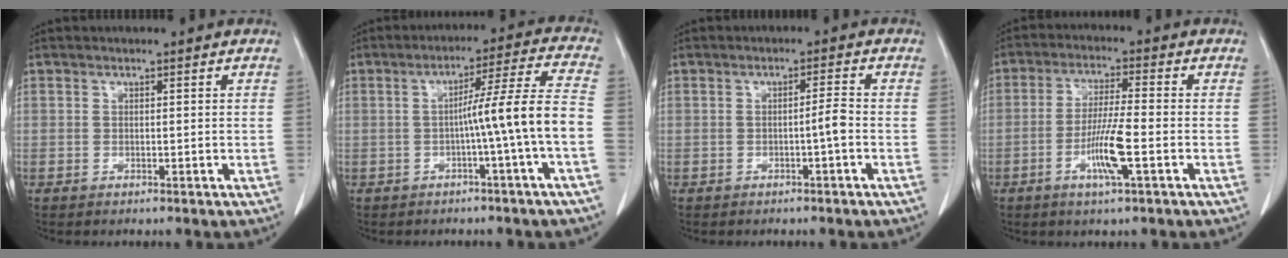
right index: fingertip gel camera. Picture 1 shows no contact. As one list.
[{"total": 9.5, "force": [-2.3, -2.1, 9.0], "torque": [-0.136, 0.020, -0.032]}, {"total": 2.2, "force": [-0.8, -0.3, 2.0], "torque": [-0.031, 0.001, -0.014]}, {"total": 7.5, "force": [-2.6, 0.0, 7.0], "torque": [-0.137, -0.009, -0.049]}]